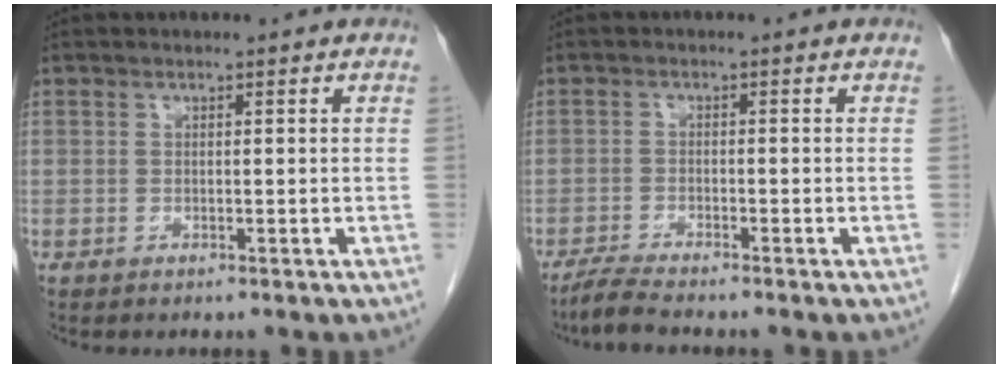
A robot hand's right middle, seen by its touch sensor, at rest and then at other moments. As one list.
[{"total": 3.2, "force": [-2.9, -0.4, 1.3], "torque": [-0.038, -0.015, -0.059]}]